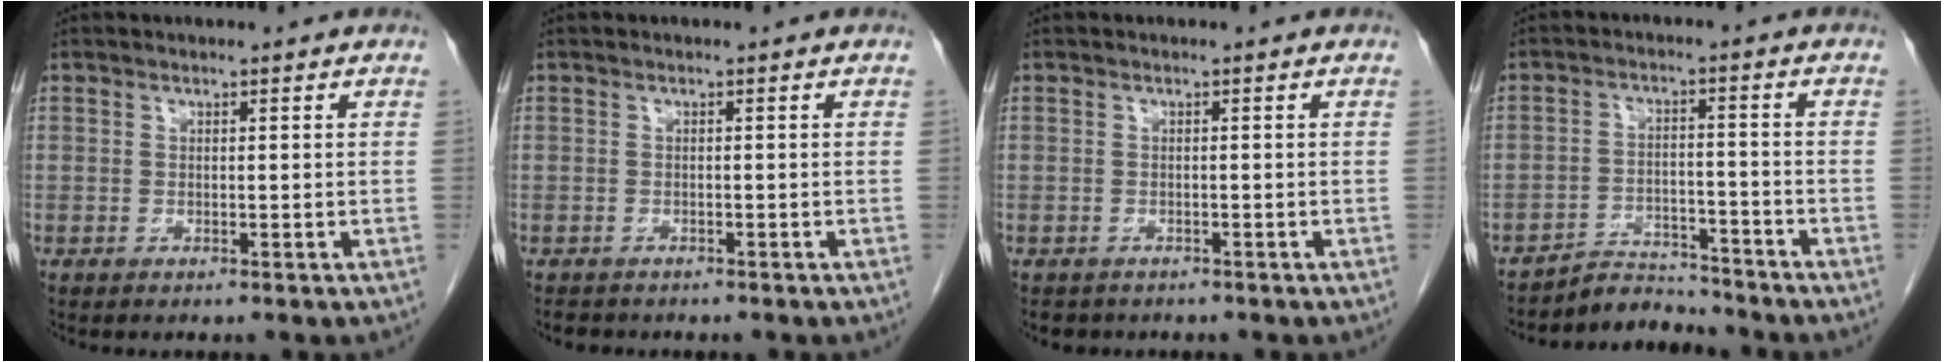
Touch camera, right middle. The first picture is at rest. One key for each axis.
{"total": 2.0, "fx": -1.7, "fy": 0.9, "fz": 0.3, "tx": -0.010, "ty": -0.001, "tz": -0.024}
{"total": 2.1, "fx": -1.7, "fy": 1.2, "fz": 0.1, "tx": -0.007, "ty": 0.001, "tz": -0.024}
{"total": 5.2, "fx": -5.0, "fy": 0.4, "fz": -1.1, "tx": 0.021, "ty": 0.006, "tz": -0.082}